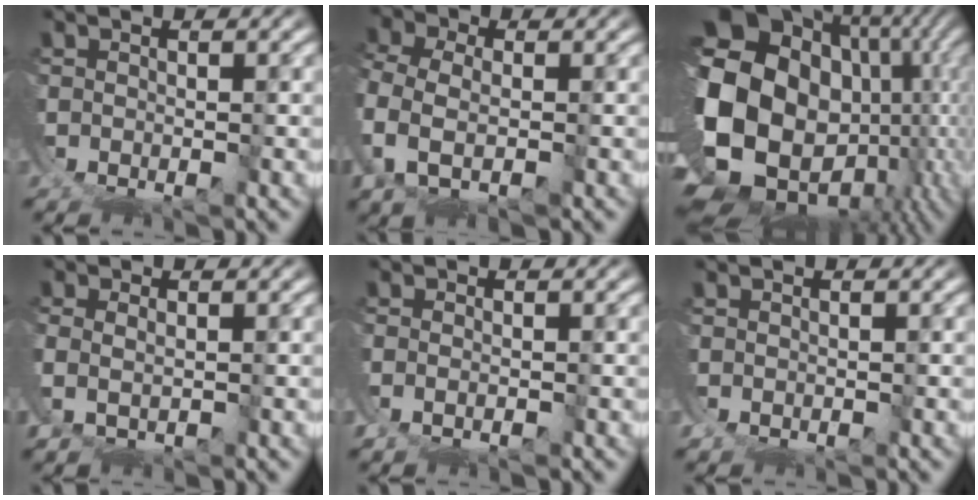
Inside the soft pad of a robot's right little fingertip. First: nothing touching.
{"total": 3.7, "force": [0.7, 2.4, 2.7], "torque": [-0.094, -0.013, 0.015]}
{"total": 27.4, "force": [-3.1, 20.7, 17.7], "torque": [-0.335, -0.059, -0.036]}
{"total": 2.7, "force": [0.6, 2.1, 1.5], "torque": [-0.051, -0.013, 0.018]}
{"total": 0.9, "force": [0.0, 0.4, 0.8], "torque": [-0.021, -0.007, 0.004]}
{"total": 0.6, "force": [0.6, 0.2, -0.2], "torque": [-0.002, -0.001, 0.010]}